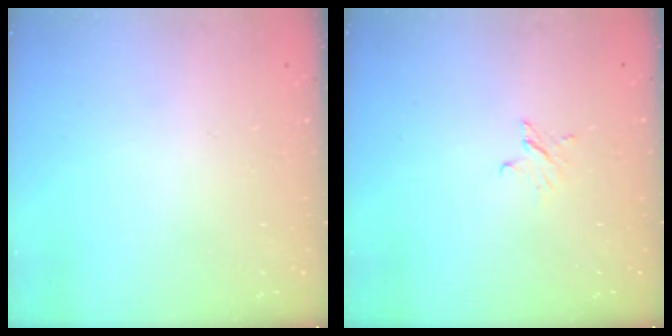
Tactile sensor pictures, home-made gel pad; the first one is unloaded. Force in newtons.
{"total": 2.4, "press": 2.4, "slide": 0.2}